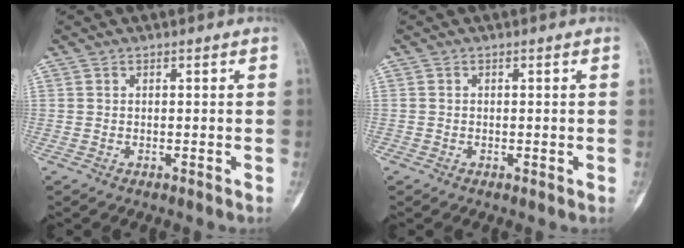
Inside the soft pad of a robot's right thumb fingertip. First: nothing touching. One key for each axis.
{"total": 0.6, "fx": -0.2, "fy": 0.5, "fz": 0.3, "tx": 0.000, "ty": 0.001, "tz": -0.005}